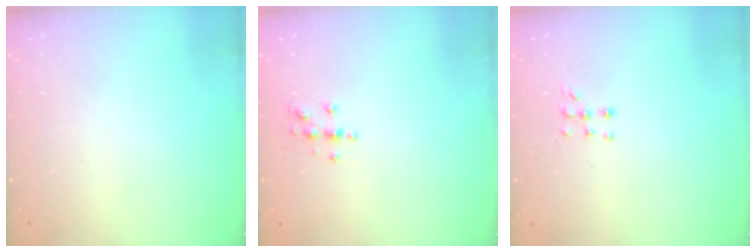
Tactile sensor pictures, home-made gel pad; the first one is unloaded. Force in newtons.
{"total": 4.8, "press": 4.8, "slide": 0.6}
{"total": 5.9, "press": 5.8, "slide": 0.7}